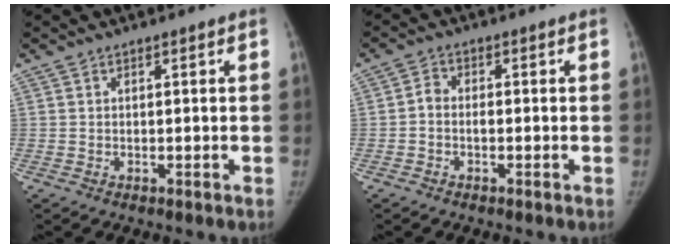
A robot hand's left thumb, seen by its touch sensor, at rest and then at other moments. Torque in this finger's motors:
{"motor_torque": [-0.27, 0.38, -0.16, 0.10, 0.02]}